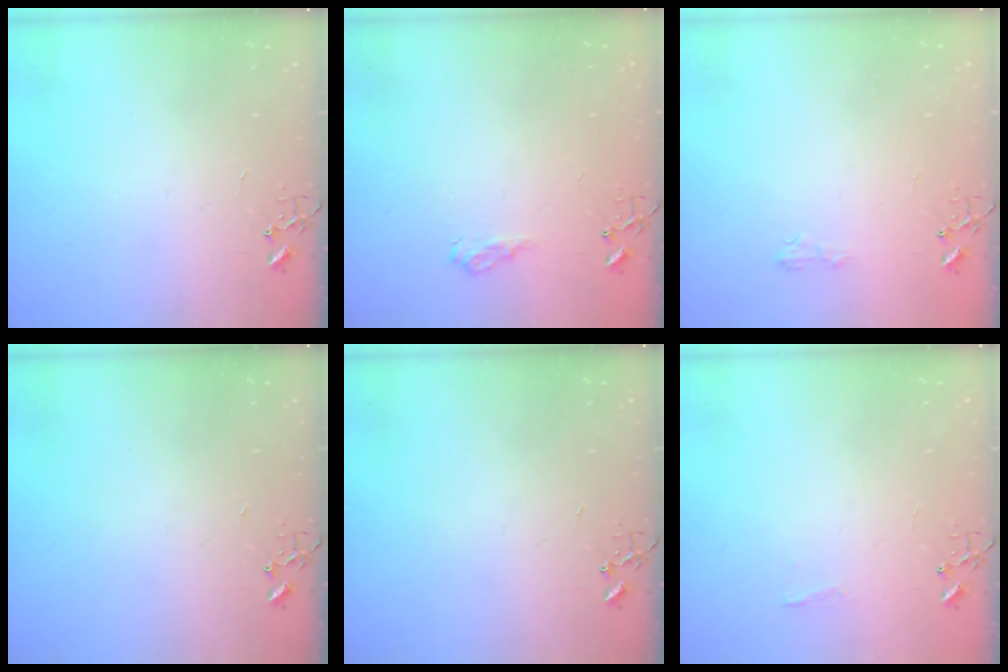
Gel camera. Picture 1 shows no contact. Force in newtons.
{"total": 8.2, "press": 8.2, "slide": 0.9}
{"total": 5.2, "press": 5.2, "slide": 0.7}
{"total": 0.0}
{"total": 0.0}
{"total": 4.8, "press": 4.8, "slide": 0.6}